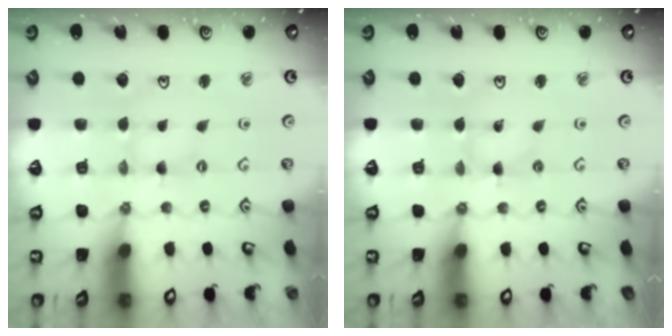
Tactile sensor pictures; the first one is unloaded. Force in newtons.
{"total": 0.0}